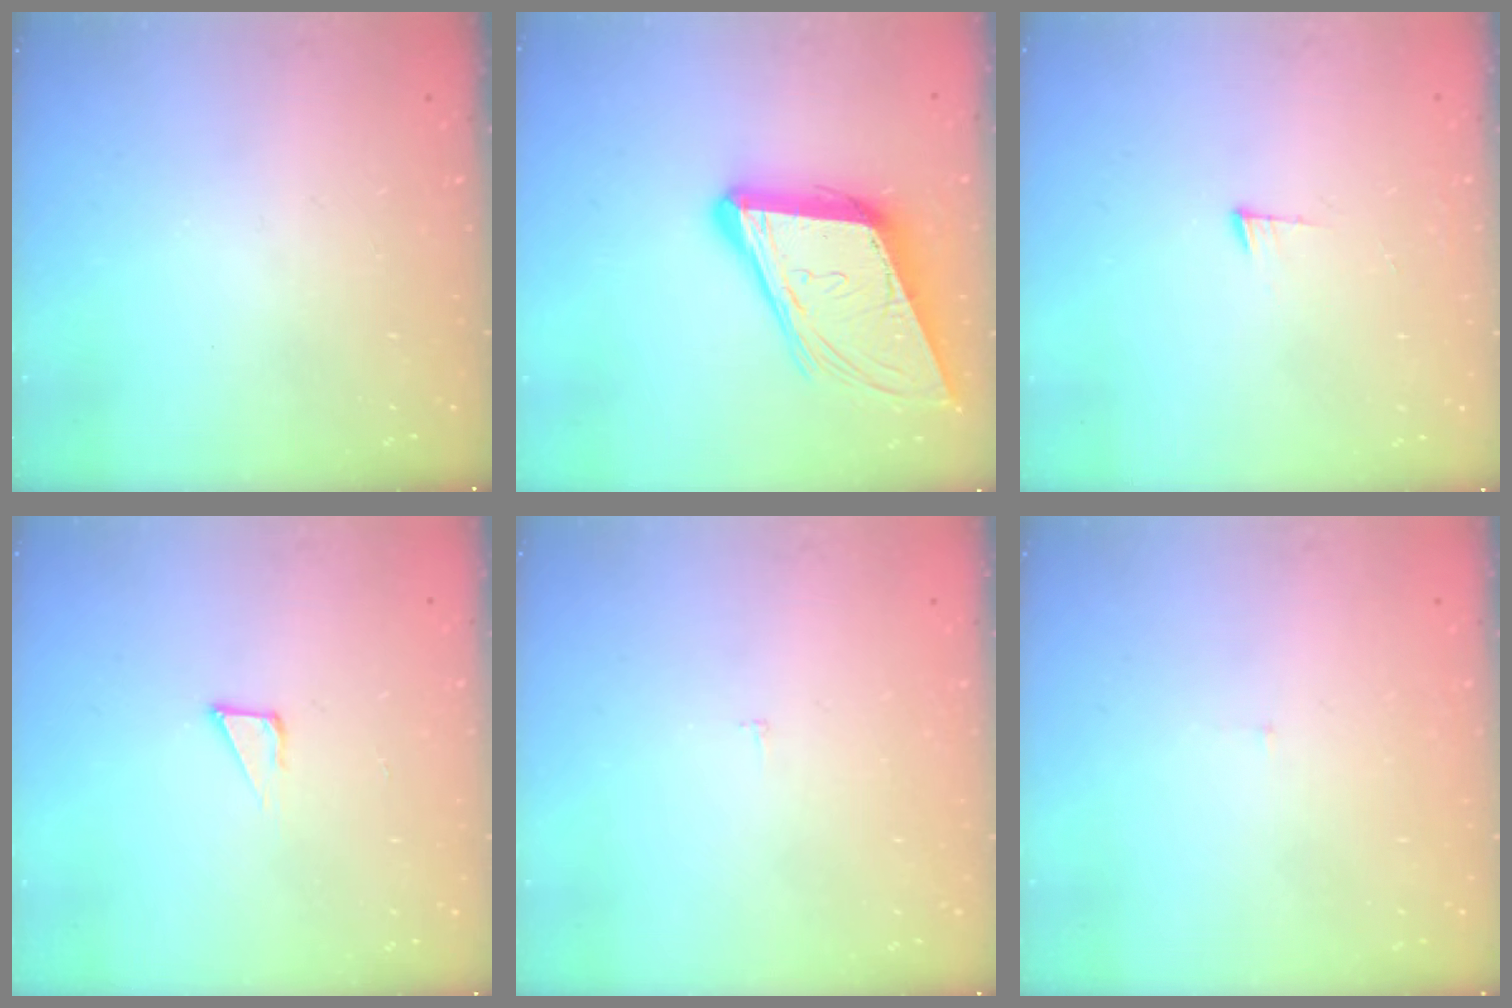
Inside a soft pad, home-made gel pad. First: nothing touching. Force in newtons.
{"total": 15.8, "press": 15.2, "slide": 4.2}
{"total": 3.6, "press": 3.5, "slide": 0.5}
{"total": 4.3, "press": 4.3, "slide": 0.3}
{"total": 2.3, "press": 2.3, "slide": 0.2}
{"total": 3.0, "press": 3.0, "slide": 0.2}